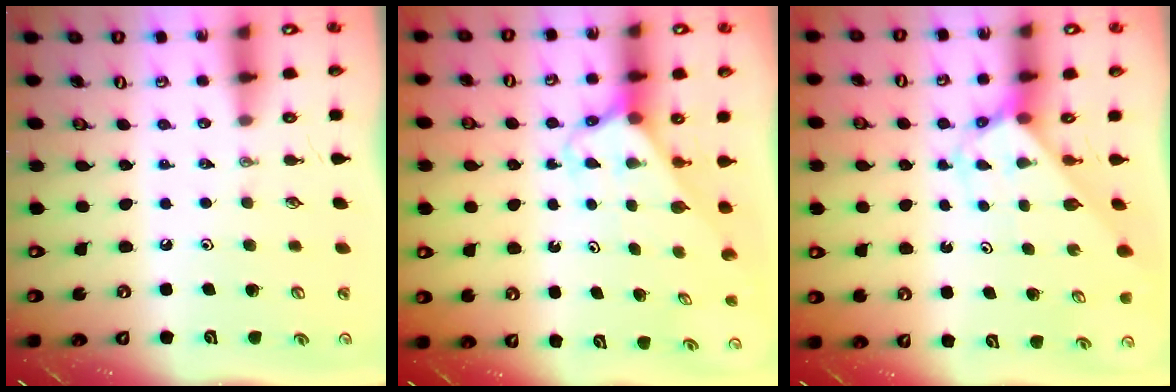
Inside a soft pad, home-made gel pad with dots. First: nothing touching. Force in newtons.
{"total": 2.5, "press": 2.5, "slide": 0.2}
{"total": 2.8, "press": 2.8, "slide": 0.1}